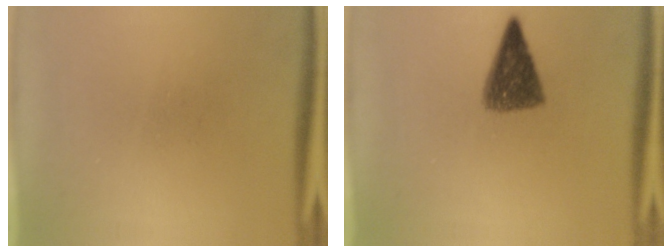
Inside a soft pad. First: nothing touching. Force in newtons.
{"total": 7.3}